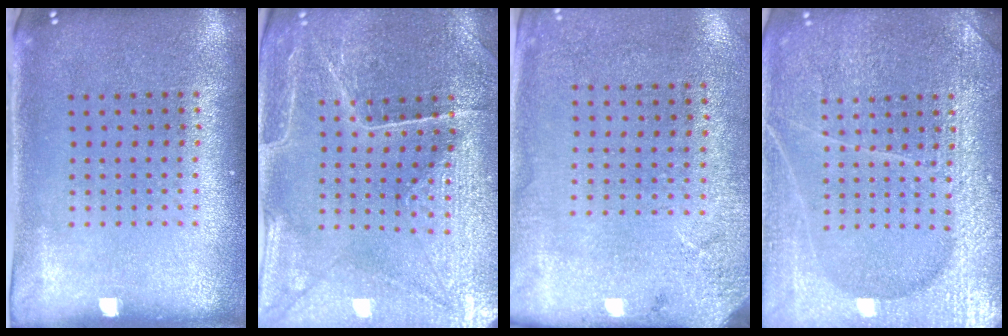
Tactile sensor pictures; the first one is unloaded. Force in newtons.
{"total": 2.9, "press": 2.9, "slide": 0.2}
{"total": 2.7, "press": 2.2, "slide": 1.5}
{"total": 4.9, "press": 4.9, "slide": 0.5}